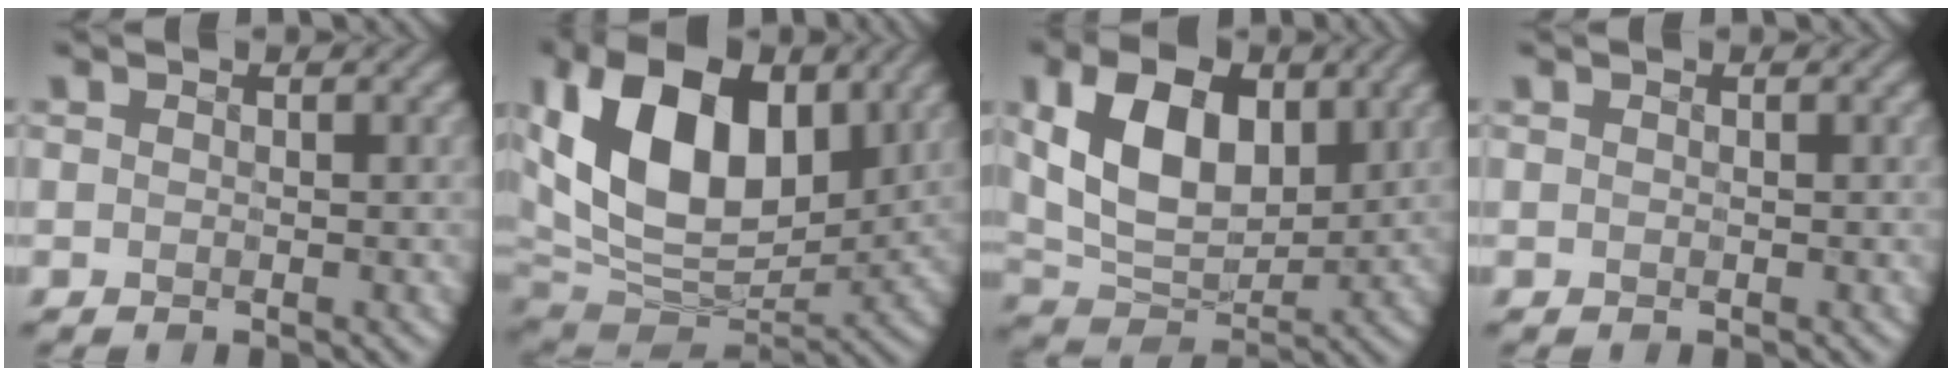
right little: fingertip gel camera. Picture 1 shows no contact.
{"total": 15.0, "force": [3.6, 9.6, 10.9], "torque": [-0.212, 0.013, 0.072]}
{"total": 9.7, "force": [2.2, 6.0, 7.3], "torque": [-0.150, 0.001, 0.040]}
{"total": 0.0}